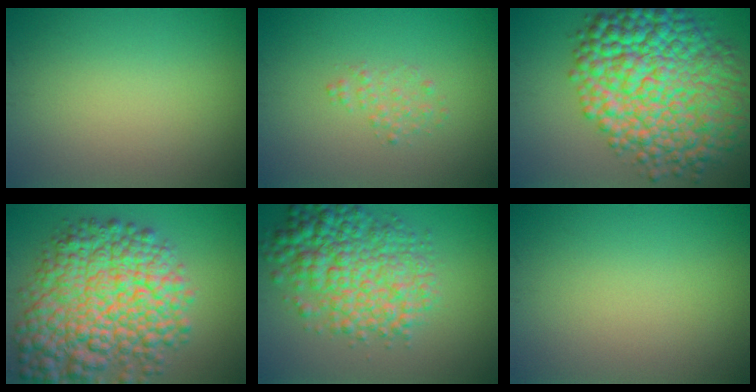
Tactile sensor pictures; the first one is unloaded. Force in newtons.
{"total": 1.2, "press": 1.2, "slide": 0.0}
{"total": 14.3, "press": 14.3, "slide": 0.2}
{"total": 12.3, "press": 12.3, "slide": 0.5}
{"total": 7.5, "press": 7.5, "slide": 0.1}
{"total": 0.0}